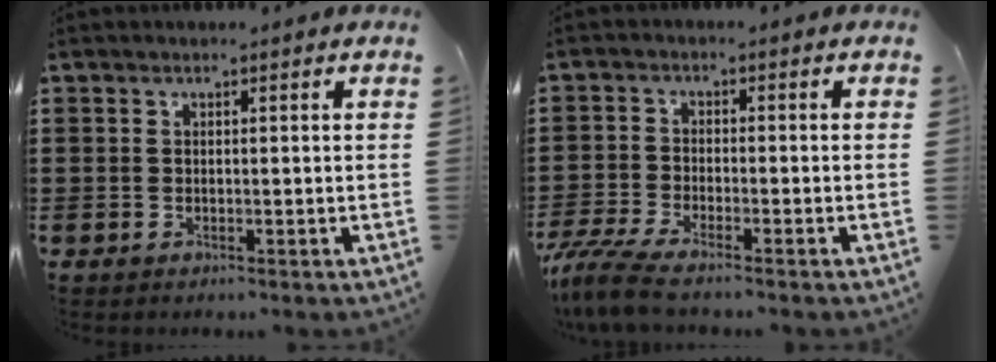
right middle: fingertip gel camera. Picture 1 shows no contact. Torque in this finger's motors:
{"motor_torque": [1.44, -0.69, 0.24, 0.11]}